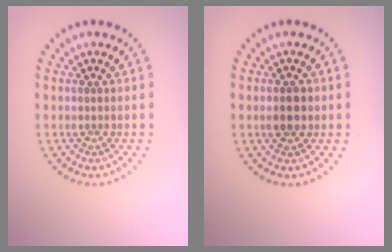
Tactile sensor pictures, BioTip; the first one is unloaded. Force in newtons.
{"total": 1.9, "press": 1.9, "slide": 0.1}